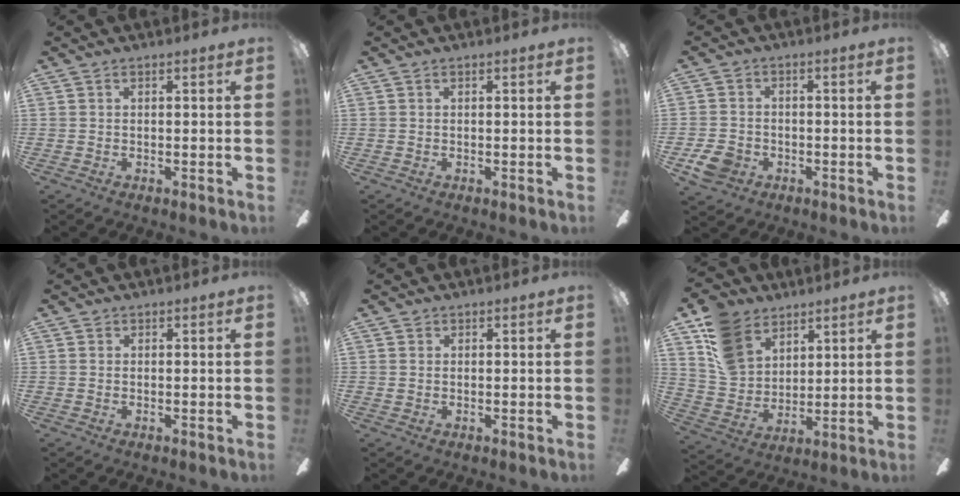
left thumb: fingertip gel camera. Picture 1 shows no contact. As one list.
[{"total": 0.0}, {"total": 6.0, "force": [-2.7, 4.8, 2.5], "torque": [-0.050, 0.014, -0.050]}, {"total": 0.0}, {"total": 0.7, "force": [0.3, 0.7, 0.1], "torque": [-0.001, 0.005, 0.004]}, {"total": 13.9, "force": [8.6, 9.5, 5.3], "torque": [-0.124, -0.026, 0.177]}]